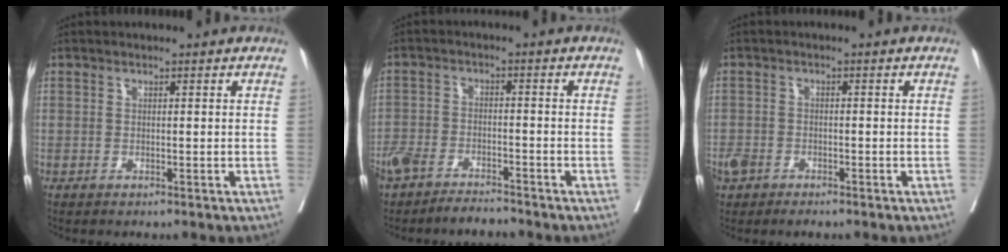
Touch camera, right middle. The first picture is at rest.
{"total": 7.5, "force": [-6.7, 2.1, 2.7], "torque": [-0.051, -0.003, -0.117]}
{"total": 3.5, "force": [-2.5, 1.9, 1.5], "torque": [-0.032, -0.002, -0.044]}